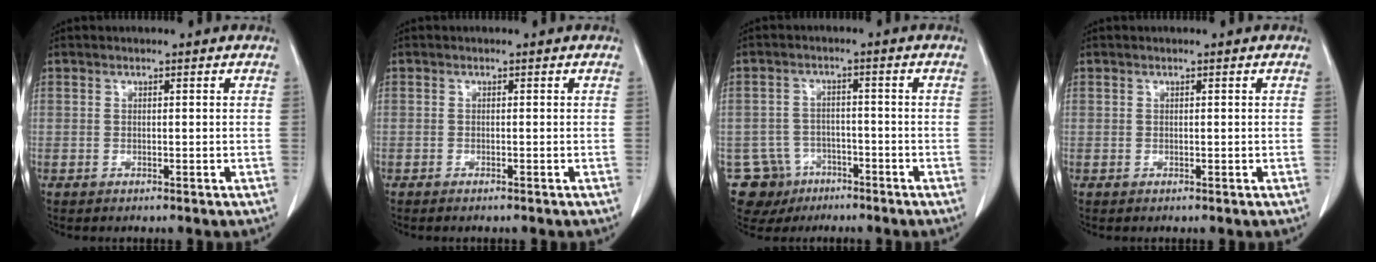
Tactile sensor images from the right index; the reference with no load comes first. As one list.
[{"total": 0.9, "force": [-0.8, 0.1, 0.5], "torque": [-0.012, -0.003, -0.009]}, {"total": 7.3, "force": [-4.1, 5.9, 0.5], "torque": [-0.013, 0.008, -0.060]}, {"total": 0.0}]